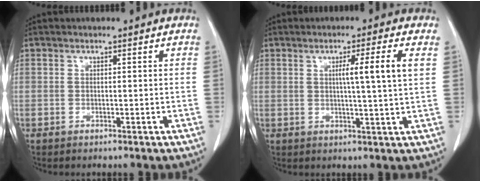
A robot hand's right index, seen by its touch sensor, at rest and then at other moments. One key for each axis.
{"total": 6.8, "fx": 1.8, "fy": -0.6, "fz": 6.5, "tx": -0.104, "ty": 0.000, "tz": 0.029}